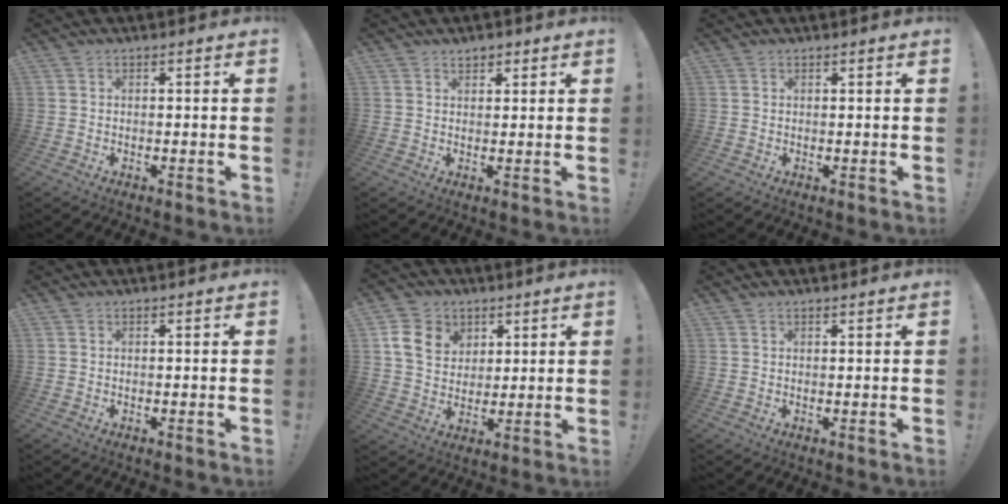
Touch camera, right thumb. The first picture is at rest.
{"total": 2.0, "force": [1.4, 1.4, 0.6], "torque": [-0.004, -0.004, 0.024]}
{"total": 1.0, "force": [0.6, 0.8, 0.0], "torque": [-0.001, -0.001, 0.010]}
{"total": 0.0}
{"total": 11.0, "force": [4.9, 8.7, 4.4], "torque": [-0.077, -0.013, 0.101]}
{"total": 0.9, "force": [0.9, 0.1, 0.0], "torque": [0.008, -0.004, 0.016]}